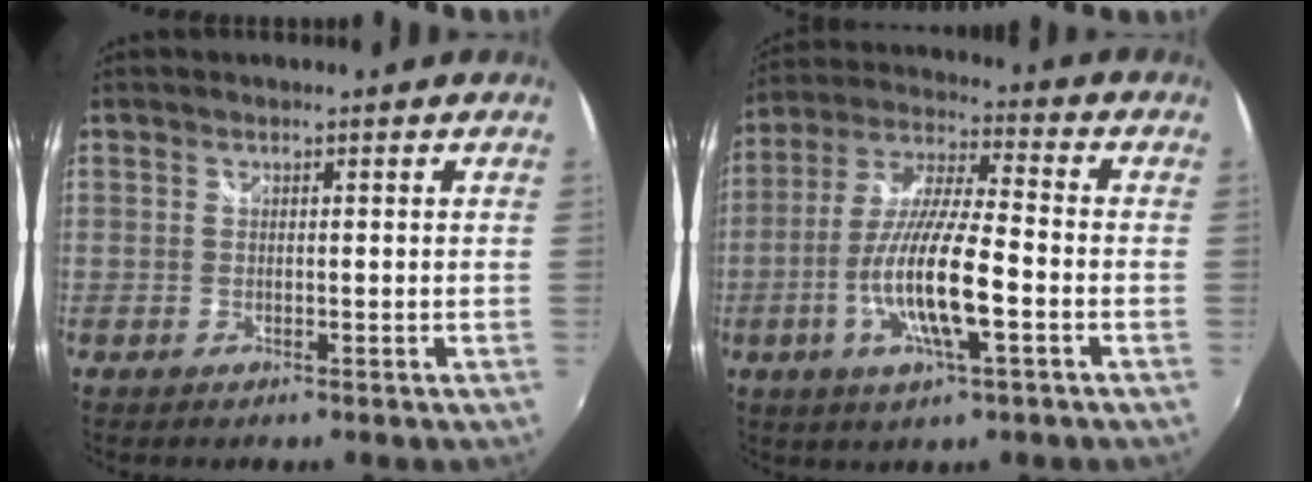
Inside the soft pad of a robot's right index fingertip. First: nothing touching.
{"total": 14.3, "force": [-4.4, 2.5, 13.4], "torque": [-0.268, -0.010, -0.084]}